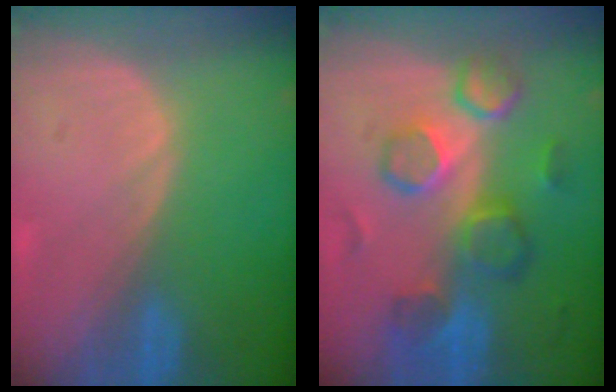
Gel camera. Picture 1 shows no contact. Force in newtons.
{"total": 9.7, "press": 8.9, "slide": 3.8}